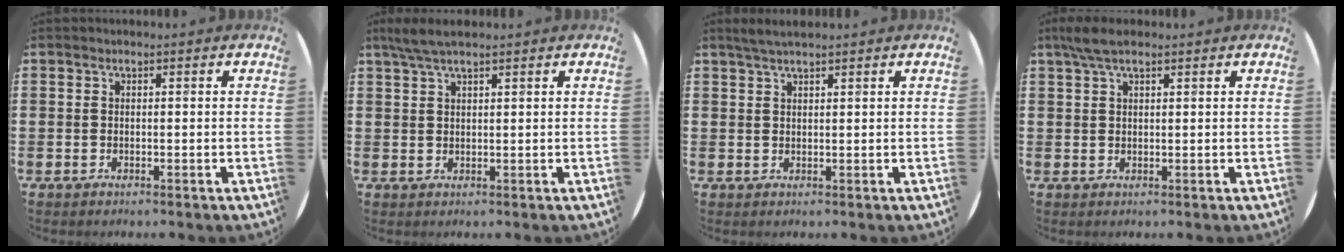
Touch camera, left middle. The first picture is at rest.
{"total": 3.1, "force": [2.4, 0.5, 2.0], "torque": [-0.042, 0.006, 0.043]}
{"total": 2.1, "force": [1.8, 0.1, 1.0], "torque": [-0.021, 0.004, 0.032]}
{"total": 3.4, "force": [2.2, 1.0, 2.4], "torque": [-0.050, 0.006, 0.039]}